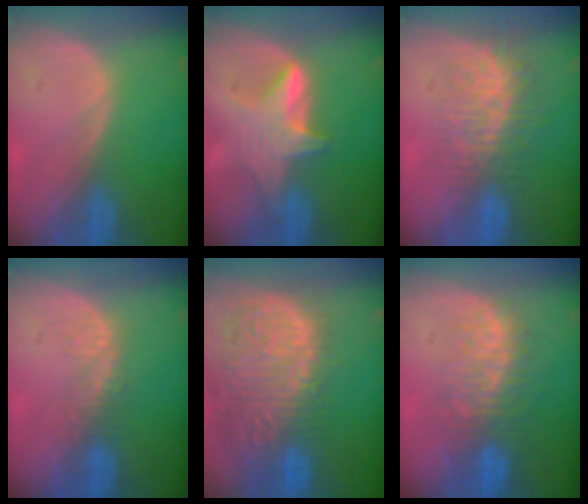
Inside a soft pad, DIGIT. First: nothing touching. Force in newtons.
{"total": 6.1, "press": 5.8, "slide": 1.9}
{"total": 8.5, "press": 7.4, "slide": 4.3}
{"total": 2.9, "press": 2.3, "slide": 1.8}
{"total": 15.3, "press": 12.7, "slide": 8.5}
{"total": 9.1, "press": 8.0, "slide": 4.5}